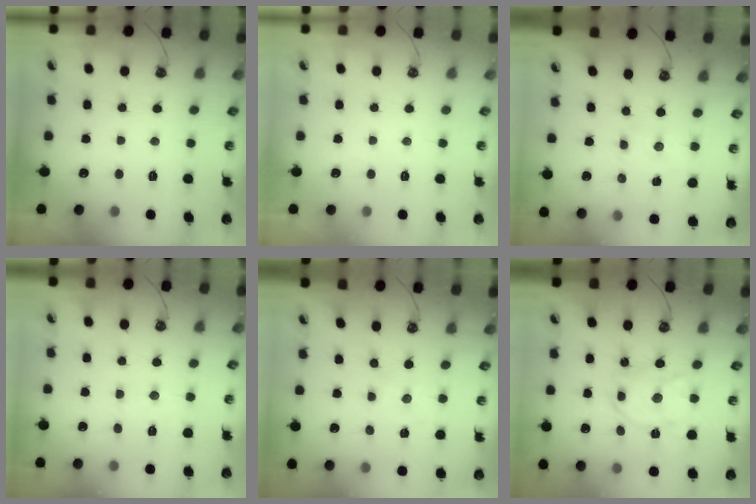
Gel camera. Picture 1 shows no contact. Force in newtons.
{"total": 0.0}
{"total": 1.8, "press": 1.8, "slide": 0.3}
{"total": 5.4, "press": 5.3, "slide": 0.6}
{"total": 0.0}
{"total": 12.4, "press": 12.4, "slide": 1.0}